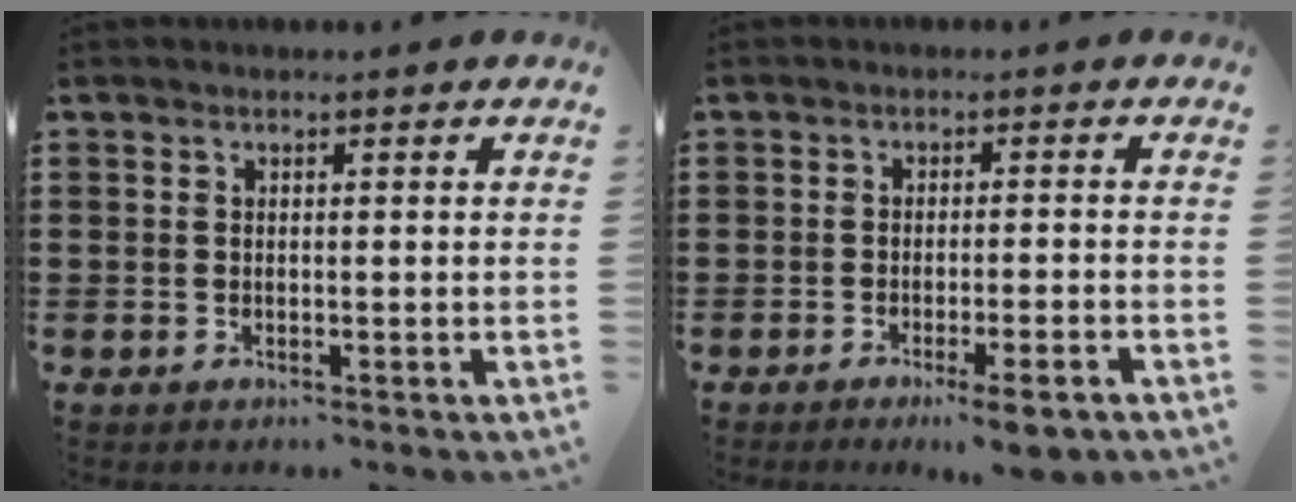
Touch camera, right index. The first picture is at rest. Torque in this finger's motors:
{"motor_torque": [0.57, -0.48, 0.02, 0.00]}